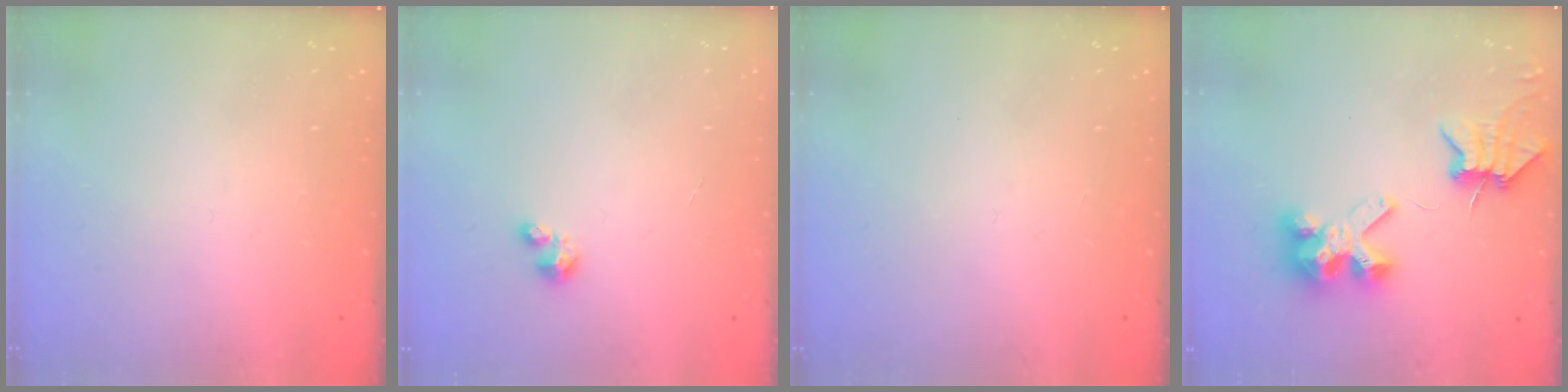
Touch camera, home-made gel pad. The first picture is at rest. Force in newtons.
{"total": 2.5, "press": 2.5, "slide": 0.3}
{"total": 0.0}
{"total": 7.0, "press": 7.0, "slide": 0.9}